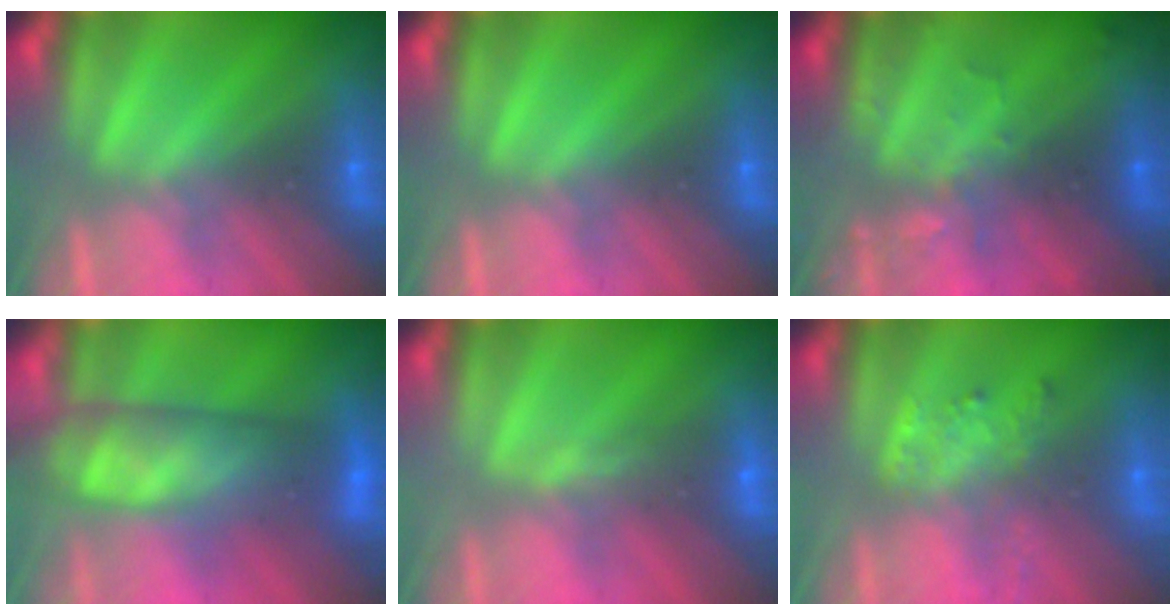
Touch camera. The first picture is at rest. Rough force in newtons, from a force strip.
{"total": 0.0}
{"total": 3.0}
{"total": 10.1}
{"total": 4.8}
{"total": 1.7}